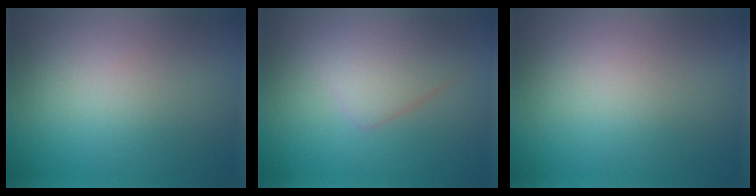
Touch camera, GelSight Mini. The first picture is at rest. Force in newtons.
{"total": 3.1, "press": 3.1, "slide": 0.2}
{"total": 0.0}